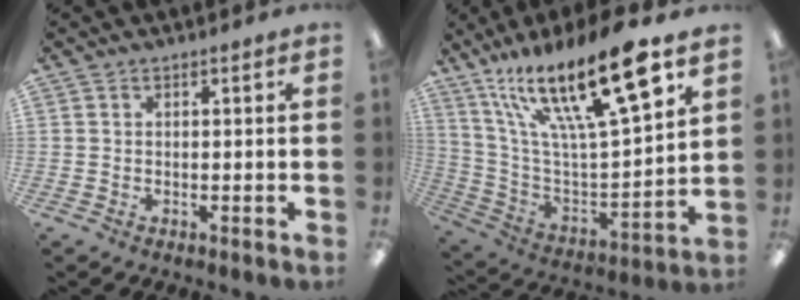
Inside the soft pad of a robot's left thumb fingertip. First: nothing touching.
{"total": 23.5, "force": [15.0, 5.8, 17.1], "torque": [-0.307, -0.096, 0.248]}